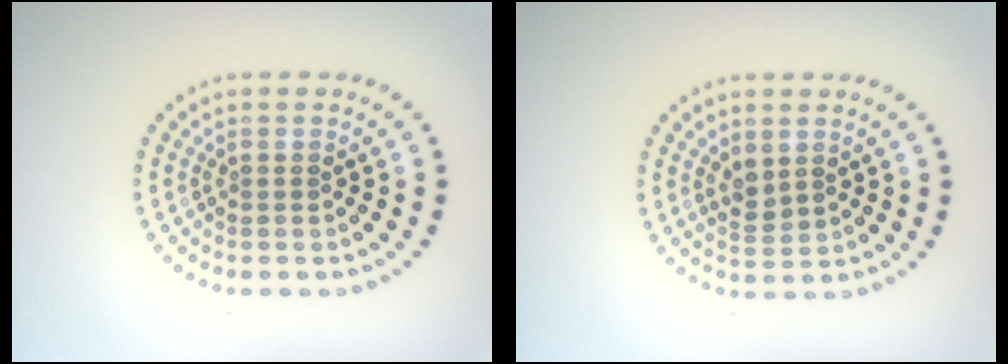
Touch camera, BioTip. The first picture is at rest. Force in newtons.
{"total": 1.7, "press": 1.5, "slide": 0.8}